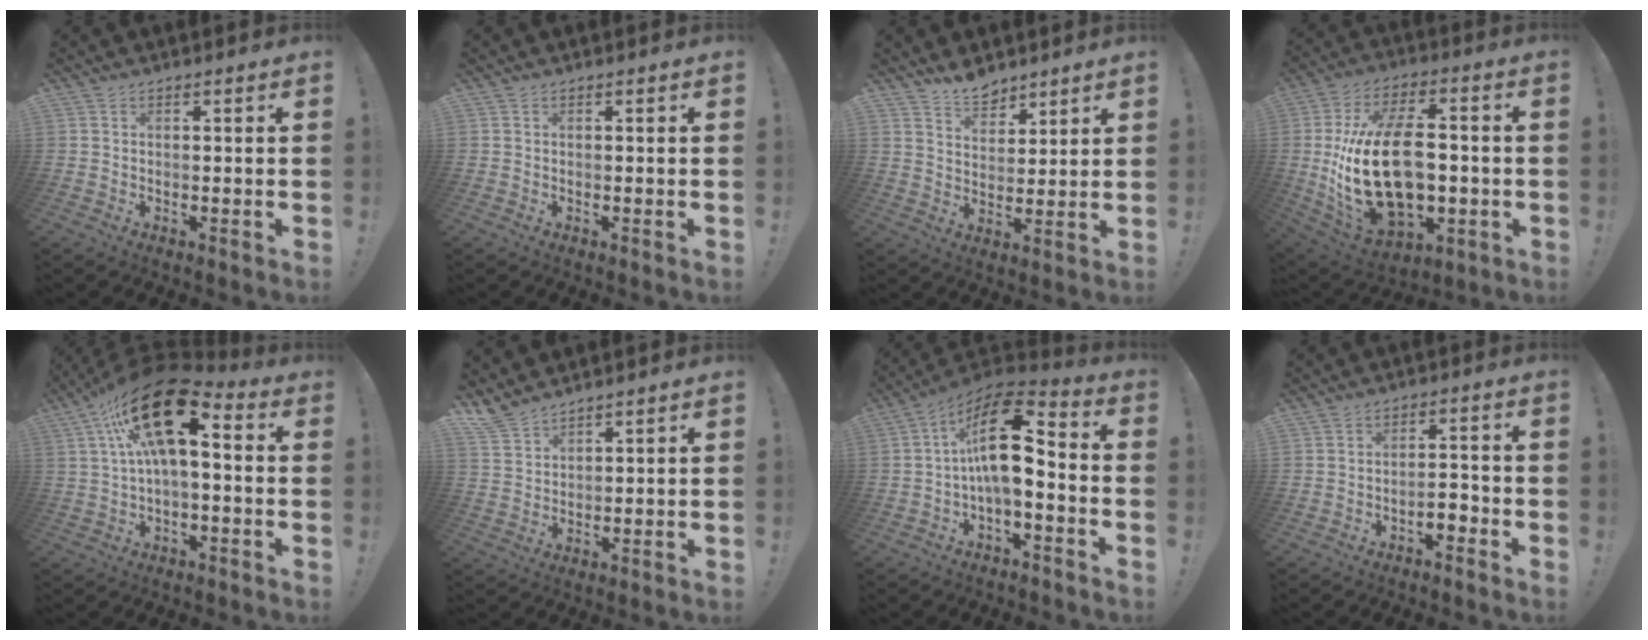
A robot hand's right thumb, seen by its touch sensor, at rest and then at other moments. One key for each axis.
{"total": 0.0}
{"total": 7.4, "fx": 6.5, "fy": 3.3, "fz": 1.5, "tx": -0.023, "ty": -0.049, "tz": 0.123}
{"total": 27.4, "fx": -2.1, "fy": 15.9, "fz": 22.3, "tx": -0.438, "ty": 0.011, "tz": -0.026}
{"total": 20.2, "fx": 6.2, "fy": 8.3, "fz": 17.4, "tx": -0.300, "ty": -0.028, "tz": 0.107}
{"total": 5.8, "fx": 5.1, "fy": 1.9, "fz": 1.8, "tx": -0.036, "ty": -0.030, "tz": 0.098}
{"total": 17.3, "fx": 2.1, "fy": 8.0, "fz": 15.2, "tx": -0.255, "ty": -0.008, "tz": 0.035}
{"total": 4.4, "fx": -2.8, "fy": 1.5, "fz": 3.0, "tx": -0.046, "ty": 0.005, "tz": -0.050}